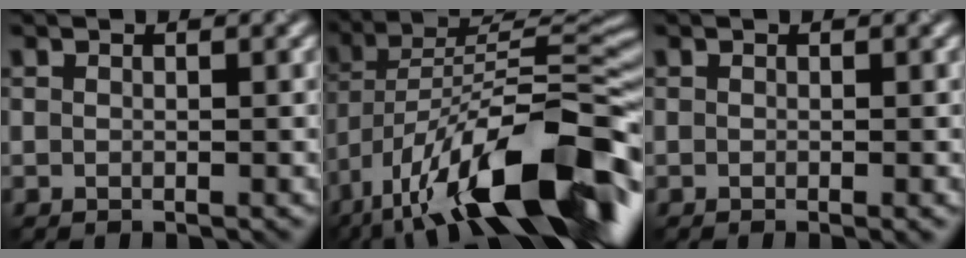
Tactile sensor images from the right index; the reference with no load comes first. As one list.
[{"total": 16.9, "force": [-8.6, 6.1, 13.3], "torque": [-0.208, 0.021, -0.160]}, {"total": 0.6, "force": [-0.2, 0.1, 0.6], "torque": [-0.008, -0.006, -0.003]}]